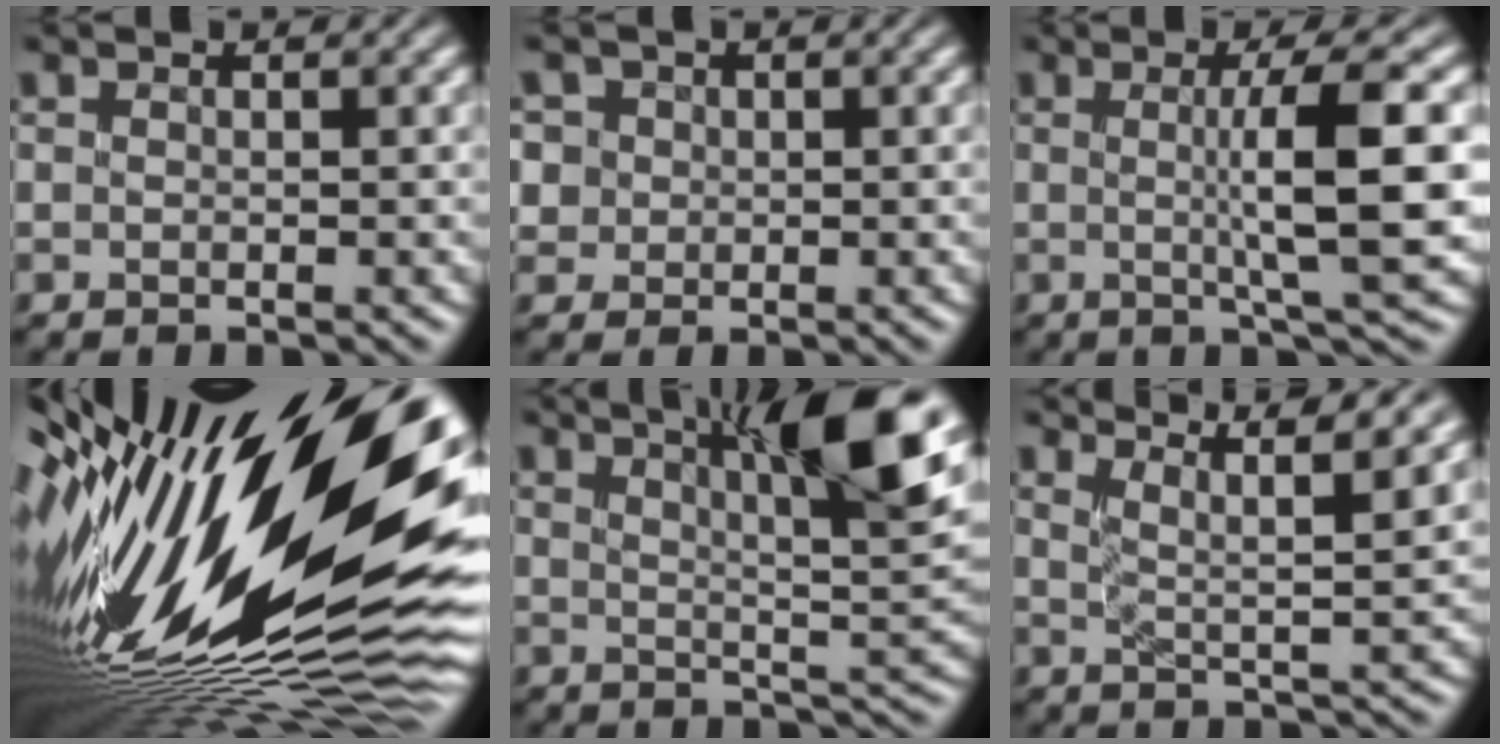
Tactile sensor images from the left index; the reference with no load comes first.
{"total": 3.1, "force": [1.2, 2.7, 0.9], "torque": [-0.034, 0.009, 0.026]}
{"total": 6.9, "force": [0.1, 1.1, 6.8], "torque": [-0.105, 0.004, 0.003]}
{"total": 20.9, "force": [2.4, 7.9, 19.2], "torque": [-0.369, -0.052, 0.050]}
{"total": 10.2, "force": [4.9, 2.0, 8.7], "torque": [-0.116, 0.012, 0.078]}
{"total": 6.3, "force": [4.7, 1.0, 4.1], "torque": [-0.068, 0.014, 0.058]}